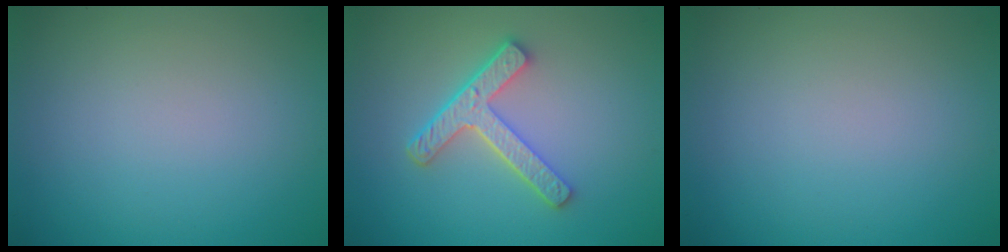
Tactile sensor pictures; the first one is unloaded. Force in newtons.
{"total": 4.3, "press": 3.3, "slide": 2.7}
{"total": 0.0}